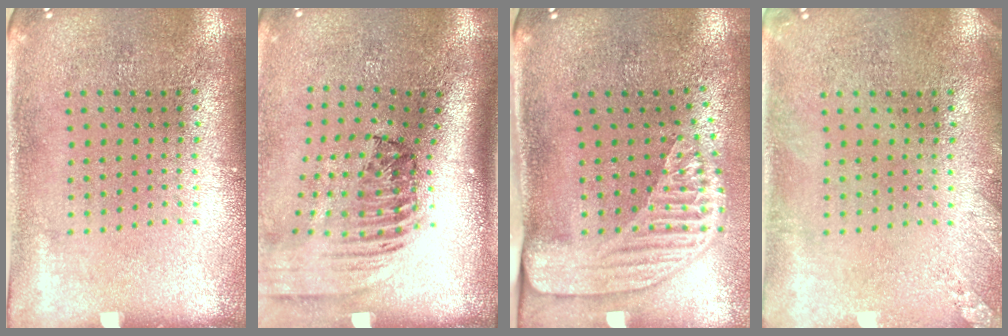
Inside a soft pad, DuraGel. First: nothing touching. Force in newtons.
{"total": 2.4, "press": 1.7, "slide": 1.7}
{"total": 2.3, "press": 1.8, "slide": 1.5}
{"total": 1.3, "press": 1.3, "slide": 0.2}